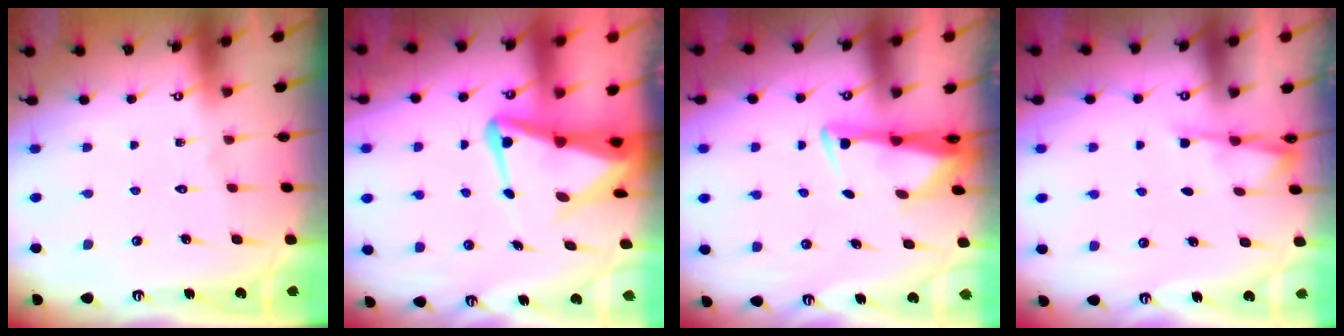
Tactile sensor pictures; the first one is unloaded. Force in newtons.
{"total": 7.1, "press": 6.9, "slide": 1.3}
{"total": 2.9, "press": 2.7, "slide": 0.9}
{"total": 2.9, "press": 2.9, "slide": 0.5}